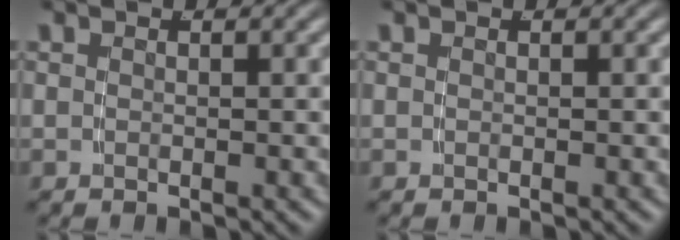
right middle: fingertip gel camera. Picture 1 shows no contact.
{"total": 0.0}